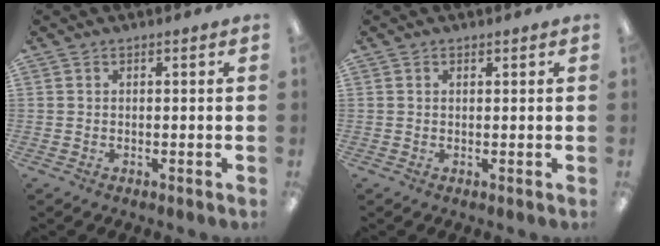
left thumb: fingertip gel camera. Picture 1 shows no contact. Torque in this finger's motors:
{"motor_torque": [0.08, -0.11, -0.17, 0.35, -0.09]}